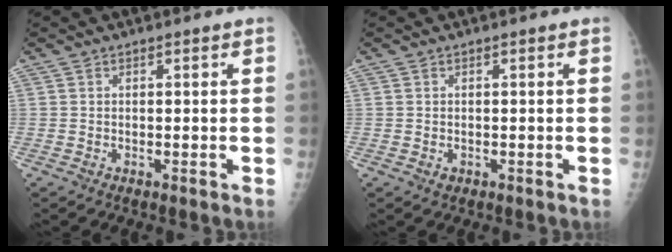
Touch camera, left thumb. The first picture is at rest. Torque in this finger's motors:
{"motor_torque": [-0.59, -0.08, -0.13, 0.07, 0.01]}